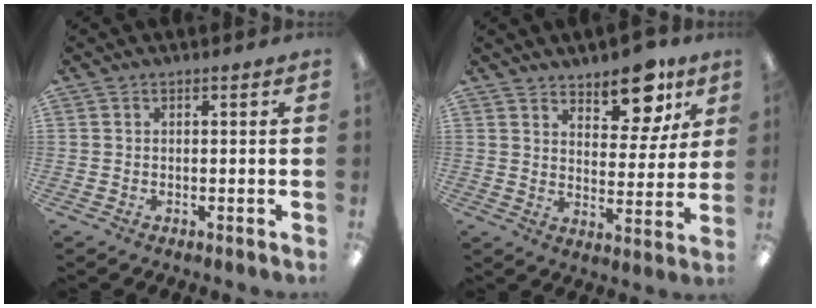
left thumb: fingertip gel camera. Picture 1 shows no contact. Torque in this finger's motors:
{"motor_torque": [0.12, 0.08, -0.03, 0.05, 0.02]}